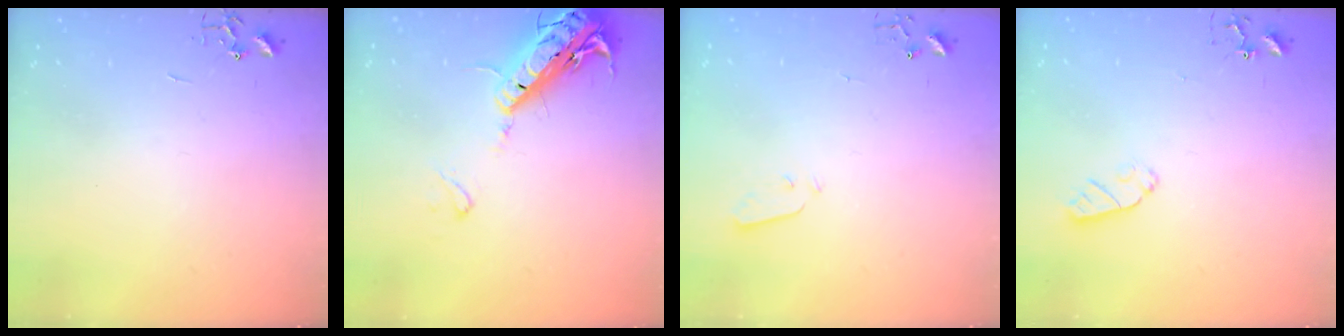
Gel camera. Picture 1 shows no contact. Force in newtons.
{"total": 17.5, "press": 17.2, "slide": 3.6}
{"total": 3.0, "press": 3.0, "slide": 0.3}
{"total": 5.5, "press": 5.5, "slide": 0.5}